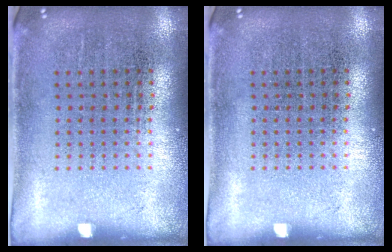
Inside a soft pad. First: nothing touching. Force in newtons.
{"total": 0.0}